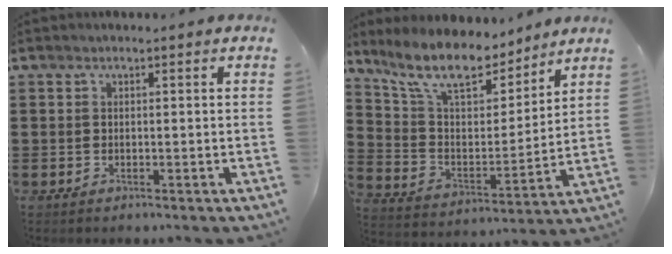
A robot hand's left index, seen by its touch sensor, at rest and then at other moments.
{"total": 11.0, "force": [9.2, 2.9, 5.2], "torque": [-0.132, -0.052, 0.161]}